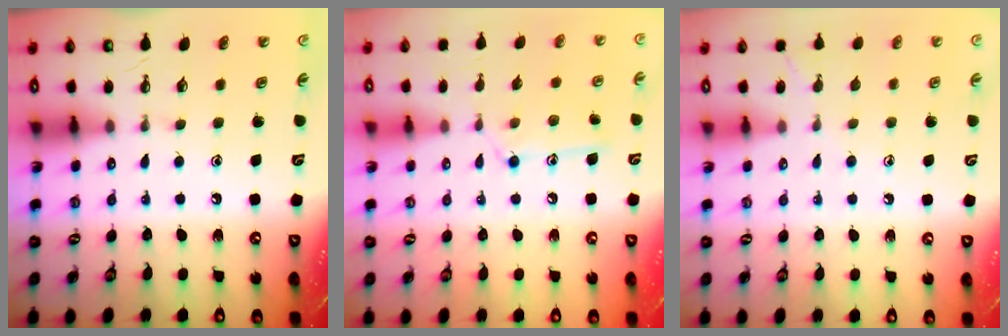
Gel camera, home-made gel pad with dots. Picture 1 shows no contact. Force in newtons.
{"total": 10.9, "press": 10.8, "slide": 0.6}
{"total": 5.6, "press": 5.5, "slide": 0.6}